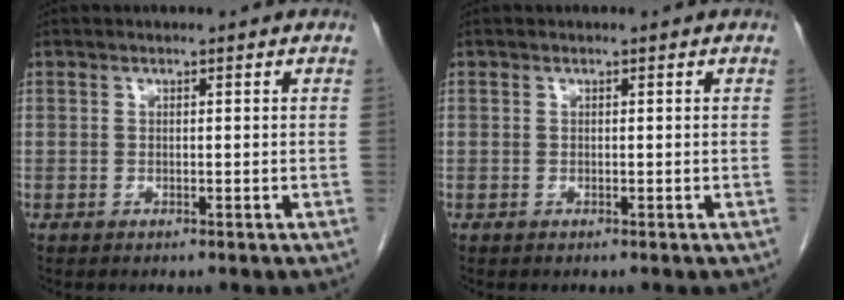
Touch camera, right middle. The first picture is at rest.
{"total": 0.0}